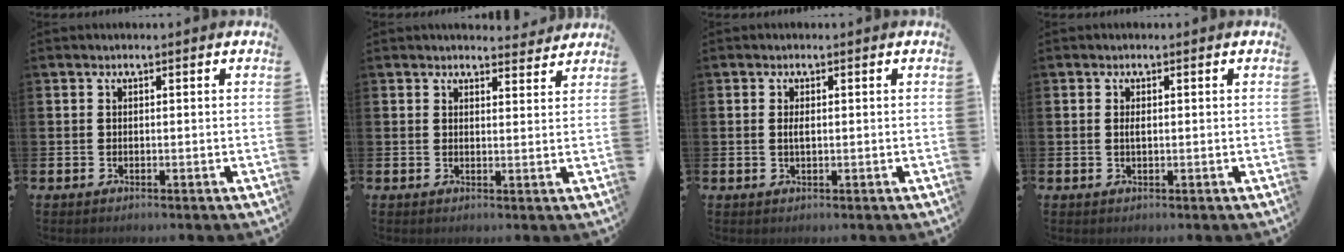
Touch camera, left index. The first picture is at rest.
{"total": 3.0, "force": [3.0, 0.5, 0.1], "torque": [0.009, -0.021, 0.050]}
{"total": 1.3, "force": [0.1, 0.4, 1.2], "torque": [-0.023, 0.004, 0.000]}
{"total": 0.9, "force": [0.1, 0.3, 0.9], "torque": [-0.016, 0.002, 0.001]}